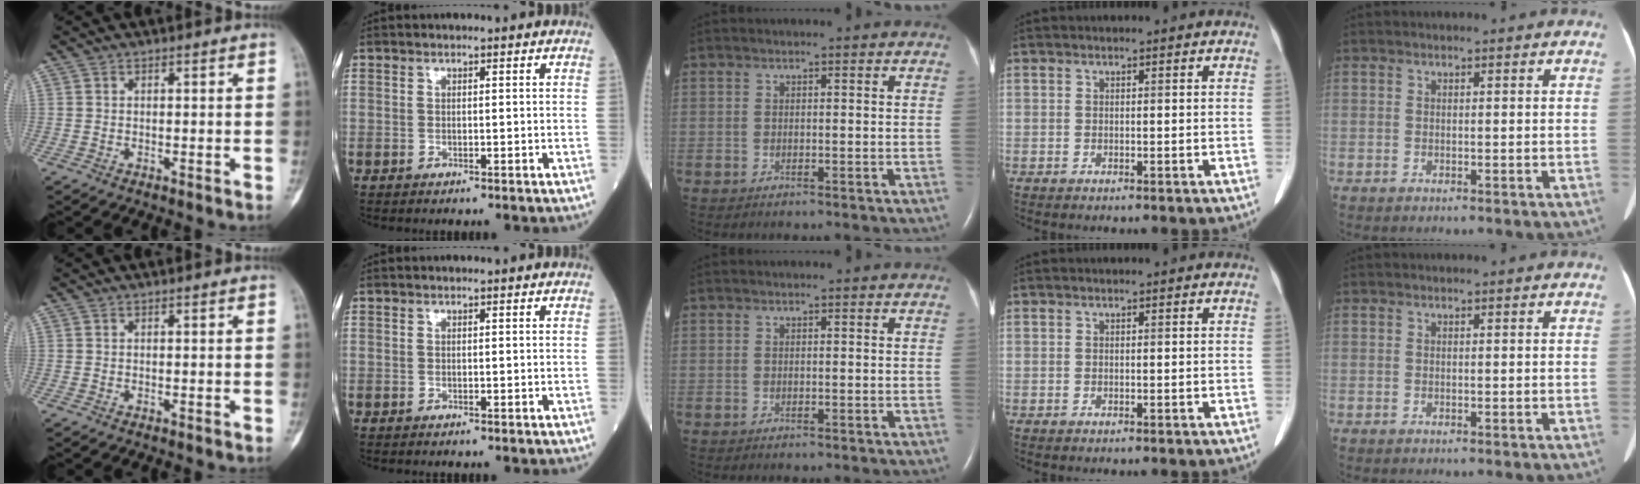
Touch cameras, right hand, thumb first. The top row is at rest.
{}